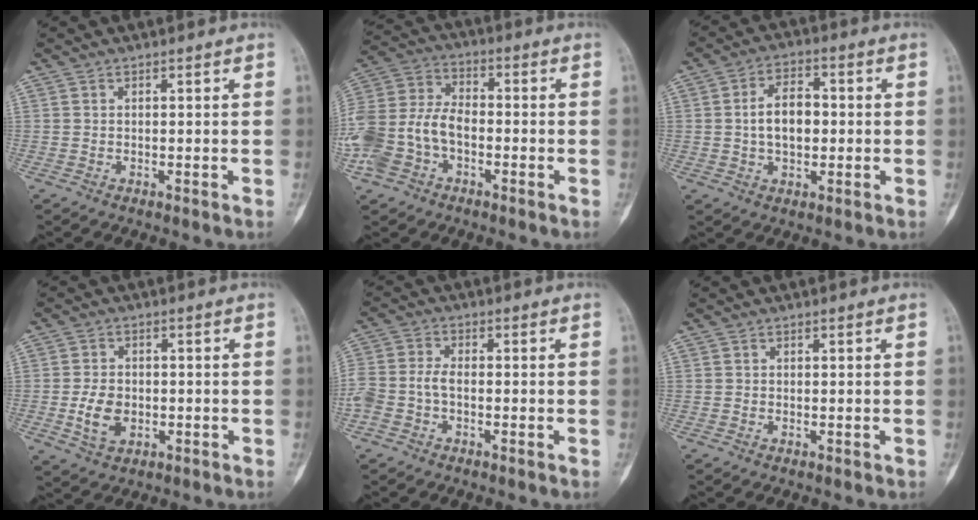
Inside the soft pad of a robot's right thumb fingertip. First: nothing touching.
{"total": 14.2, "force": [-4.4, 9.7, 9.4], "torque": [-0.206, 0.035, -0.092]}
{"total": 7.9, "force": [0.0, 4.8, 6.3], "torque": [-0.092, 0.016, -0.004]}
{"total": 6.0, "force": [-1.2, 4.2, 4.1], "torque": [-0.065, 0.001, -0.018]}
{"total": 6.1, "force": [-1.7, 3.8, 4.5], "torque": [-0.112, 0.018, -0.038]}
{"total": 0.0}